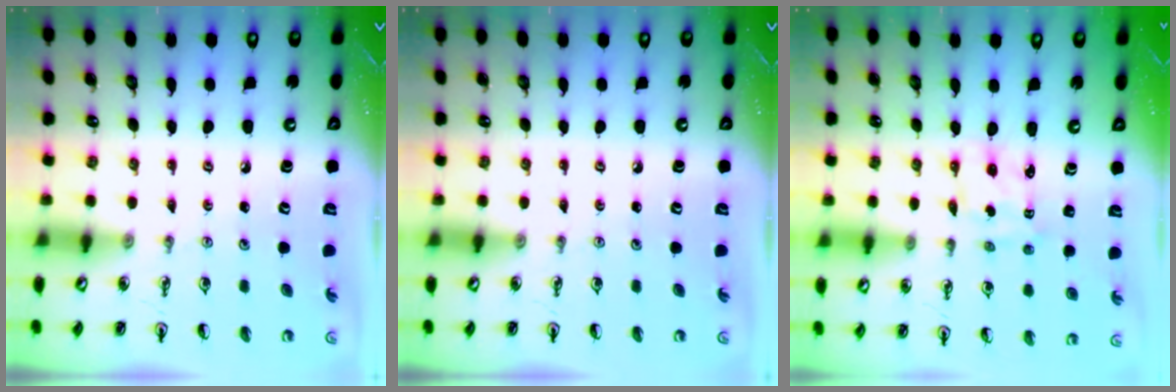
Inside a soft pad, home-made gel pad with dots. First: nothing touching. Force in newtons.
{"total": 0.0}
{"total": 2.3, "press": 2.3, "slide": 0.1}